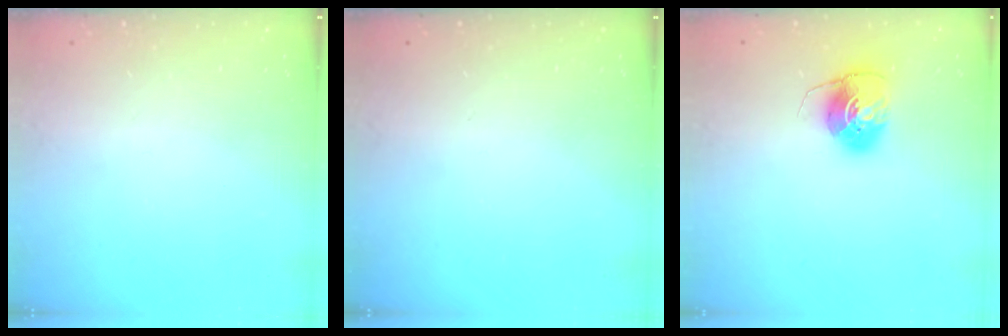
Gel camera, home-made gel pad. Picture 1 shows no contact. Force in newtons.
{"total": 0.0}
{"total": 8.1, "press": 8.1, "slide": 0.5}